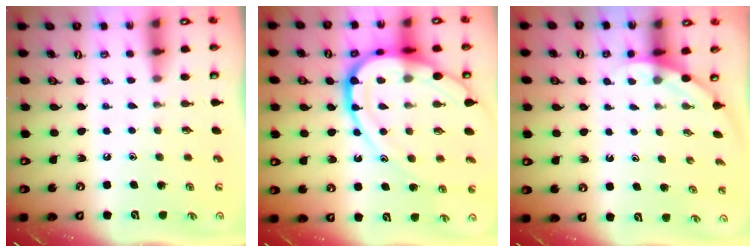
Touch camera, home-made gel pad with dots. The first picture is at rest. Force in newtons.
{"total": 20.5, "press": 20.4, "slide": 2.2}
{"total": 2.2, "press": 2.2, "slide": 0.0}